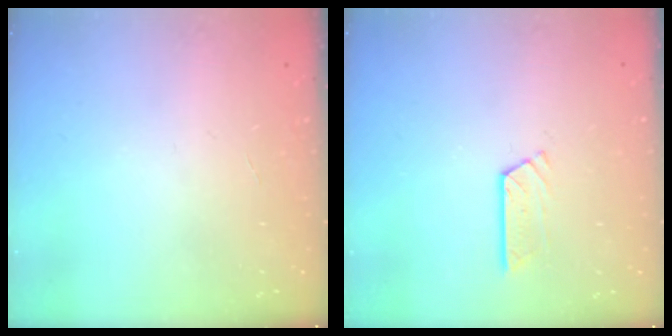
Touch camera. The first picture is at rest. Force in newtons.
{"total": 5.3, "press": 5.3, "slide": 0.4}